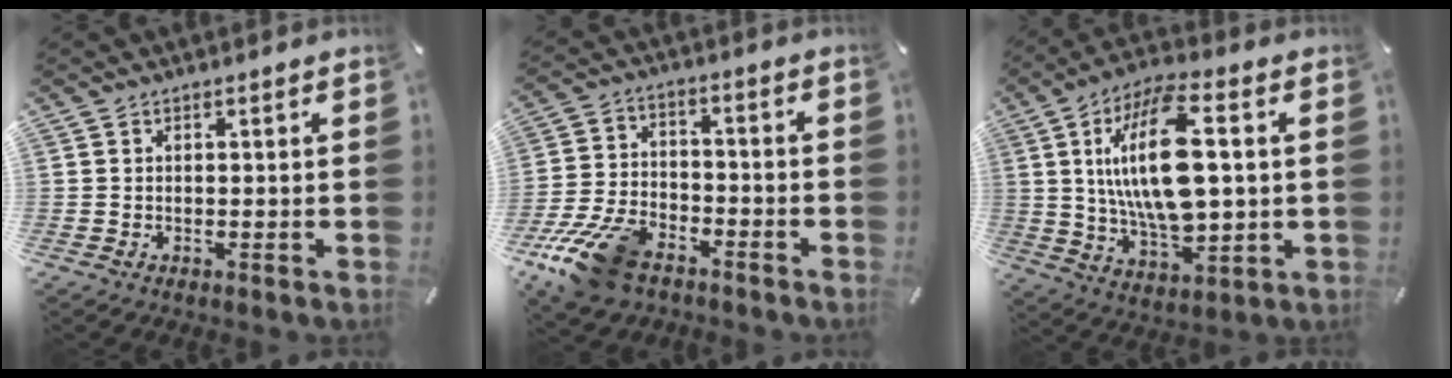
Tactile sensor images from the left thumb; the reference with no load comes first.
{"total": 14.2, "force": [-9.0, 7.7, 7.7], "torque": [-0.149, 0.051, -0.158]}
{"total": 19.1, "force": [3.0, 8.2, 16.9], "torque": [-0.355, -0.006, 0.043]}